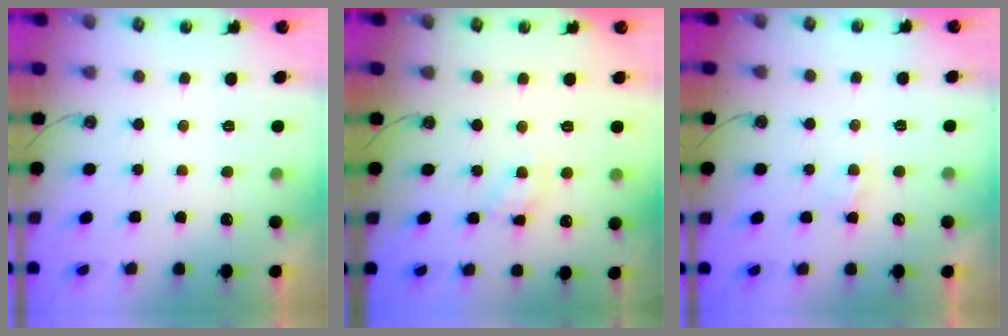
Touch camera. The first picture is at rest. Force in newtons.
{"total": 5.9, "press": 5.9, "slide": 0.3}
{"total": 2.3, "press": 2.3, "slide": 0.4}